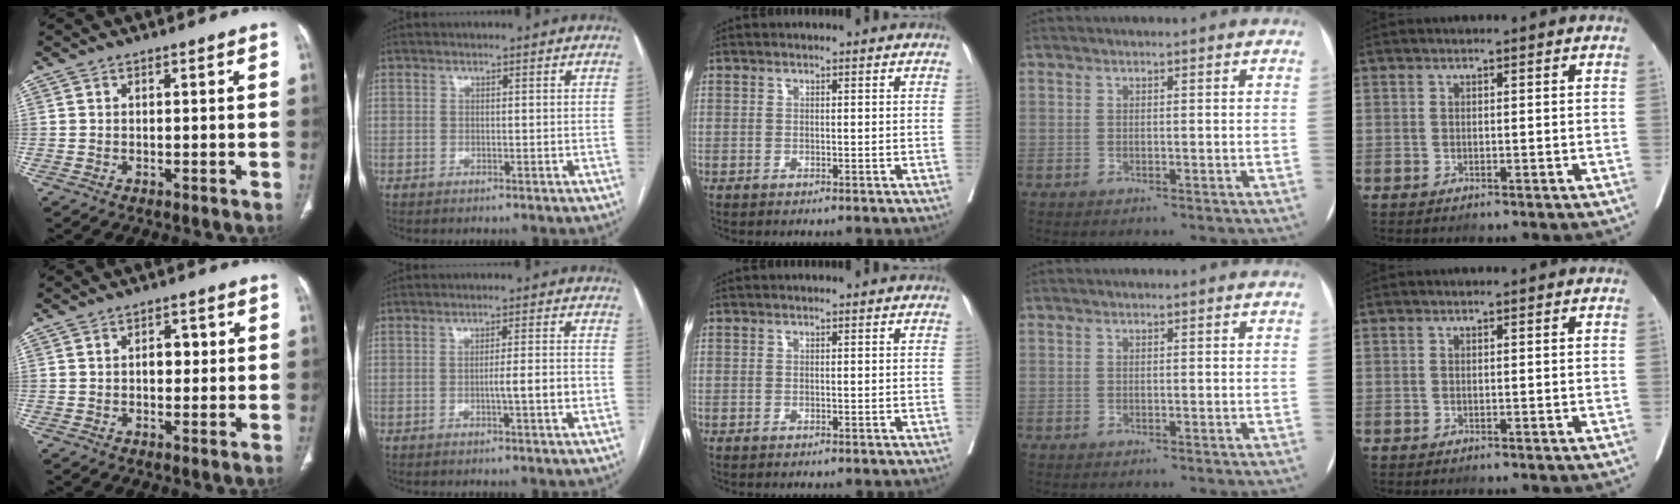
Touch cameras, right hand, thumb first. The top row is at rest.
{"thumb": {"total": 3.2, "force": [0.3, 2.2, 2.4], "torque": [-0.020, 0.005, 0.002]}, "index": {"total": 4.5, "force": [-1.2, -0.2, 4.3], "torque": [-0.064, 0.001, -0.018]}}